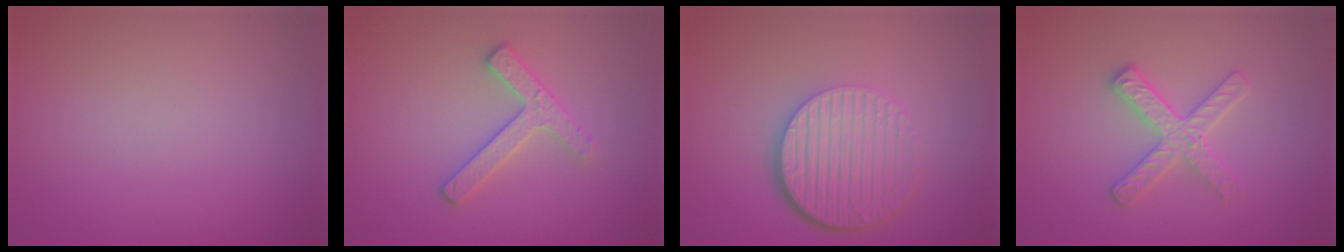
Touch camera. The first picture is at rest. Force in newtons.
{"total": 2.5, "press": 2.5, "slide": 0.4}
{"total": 6.7, "press": 4.4, "slide": 5.0}
{"total": 2.8, "press": 2.8, "slide": 0.3}